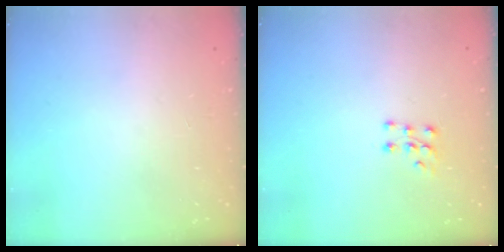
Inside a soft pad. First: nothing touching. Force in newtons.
{"total": 6.6, "press": 6.6, "slide": 0.8}